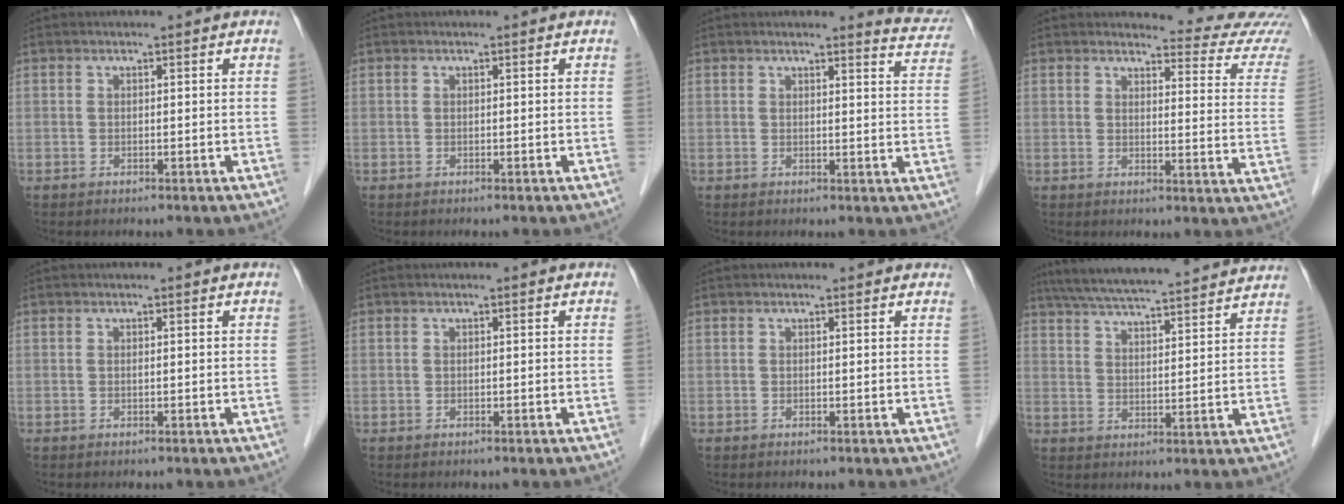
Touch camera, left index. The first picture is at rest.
{"total": 0.0}
{"total": 5.5, "force": [5.5, 0.4, 0.6], "torque": [-0.004, -0.031, 0.037]}
{"total": 11.5, "force": [11.4, -0.5, 0.9], "torque": [0.002, -0.098, 0.104]}
{"total": 0.0}
{"total": 0.0}
{"total": 1.9, "force": [1.7, 0.5, 0.7], "torque": [-0.015, 0.011, 0.012]}
{"total": 22.4, "force": [20.4, 1.2, 9.1], "torque": [-0.154, 0.024, 0.280]}